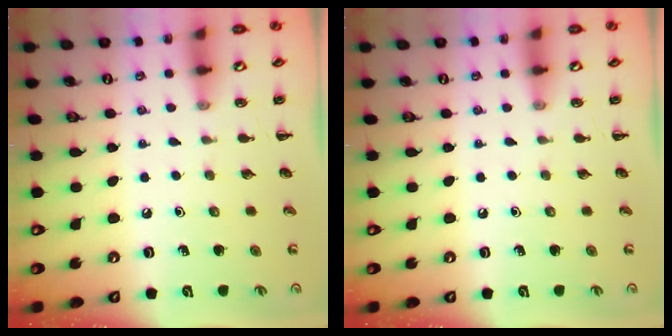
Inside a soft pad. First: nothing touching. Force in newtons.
{"total": 0.0}